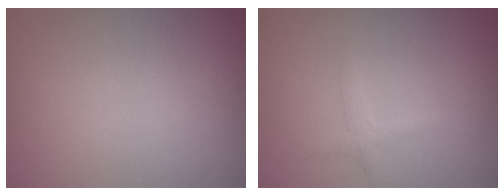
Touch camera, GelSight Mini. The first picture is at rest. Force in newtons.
{"total": 1.1, "press": 1.1, "slide": 0.0}